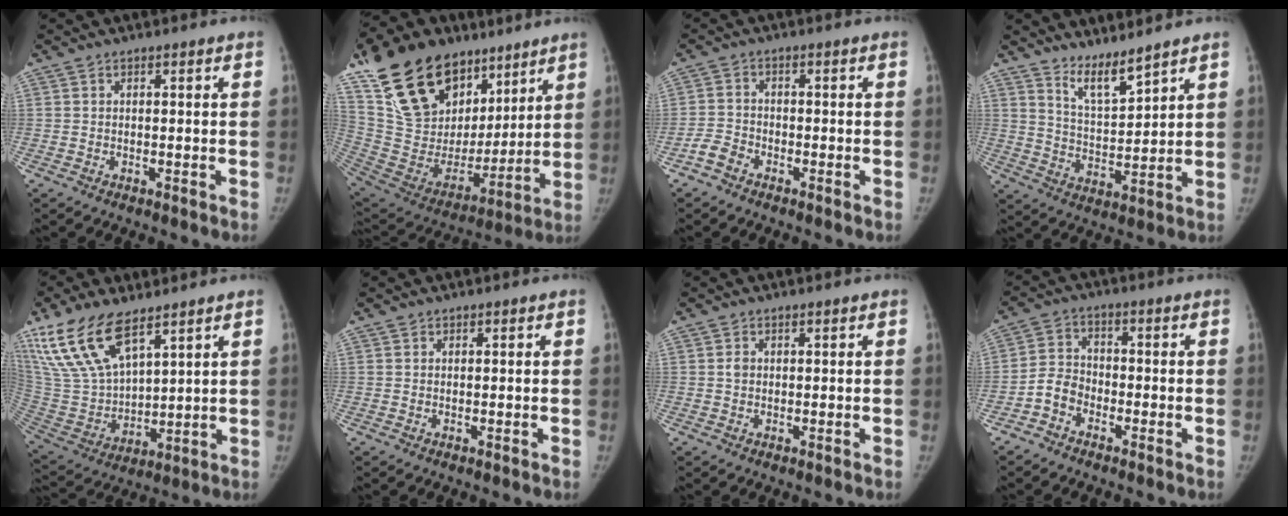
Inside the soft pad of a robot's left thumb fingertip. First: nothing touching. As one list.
[{"total": 30.9, "force": [18.7, 18.1, 16.7], "torque": [-0.279, -0.021, 0.338]}, {"total": 3.3, "force": [-2.3, 2.0, 1.1], "torque": [-0.022, 0.013, -0.050]}, {"total": 6.6, "force": [5.7, 0.9, 3.2], "torque": [-0.052, -0.060, 0.114]}, {"total": 17.7, "force": [11.4, 7.8, 11.2], "torque": [-0.211, -0.044, 0.236]}, {"total": 0.0}, {"total": 1.1, "force": [0.3, 0.8, 0.7], "torque": [-0.009, 0.001, 0.004]}, {"total": 4.8, "force": [-2.8, 3.5, 1.8], "torque": [-0.026, 0.022, -0.063]}]